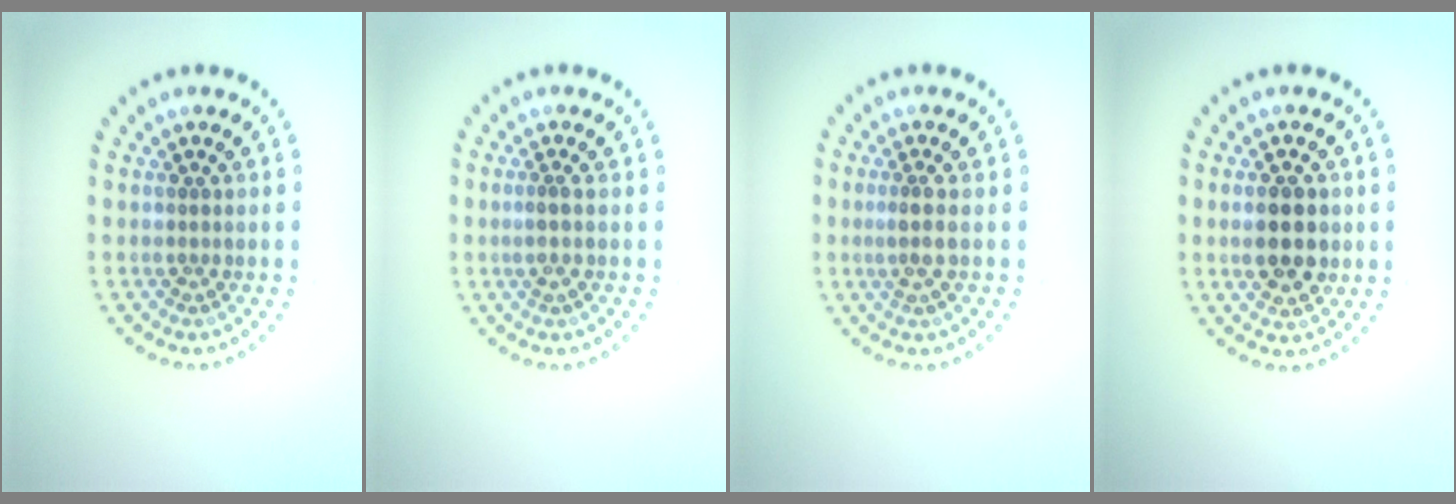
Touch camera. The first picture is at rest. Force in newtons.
{"total": 0.7, "press": 0.5, "slide": 0.6}
{"total": 1.5, "press": 1.1, "slide": 1.0}
{"total": 3.6, "press": 3.6, "slide": 0.2}